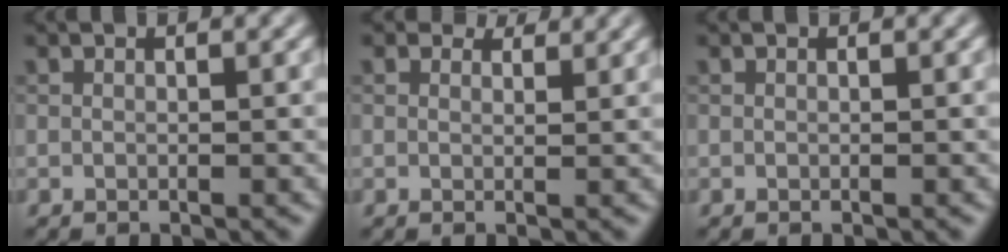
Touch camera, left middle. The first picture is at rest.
{"total": 2.1, "force": [1.8, 1.0, 0.5], "torque": [-0.016, 0.000, 0.007]}
{"total": 0.0}